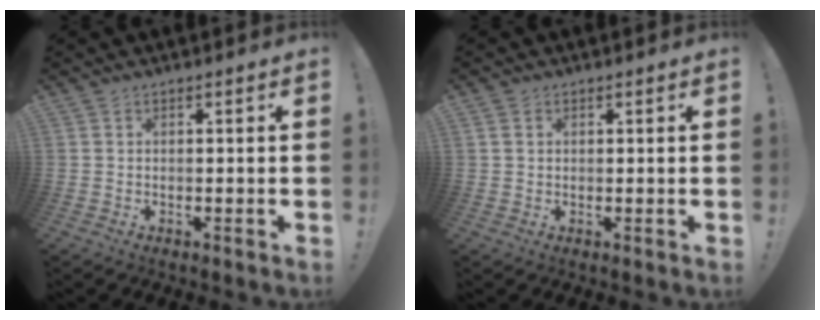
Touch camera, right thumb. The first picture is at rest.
{"total": 1.7, "force": [0.8, 1.4, 0.4], "torque": [-0.001, 0.000, 0.015]}